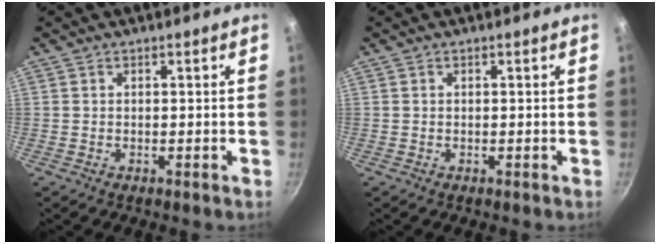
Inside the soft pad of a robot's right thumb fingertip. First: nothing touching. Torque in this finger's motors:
{"motor_torque": [0.01, 0.00, 0.03, 0.00, -0.03]}